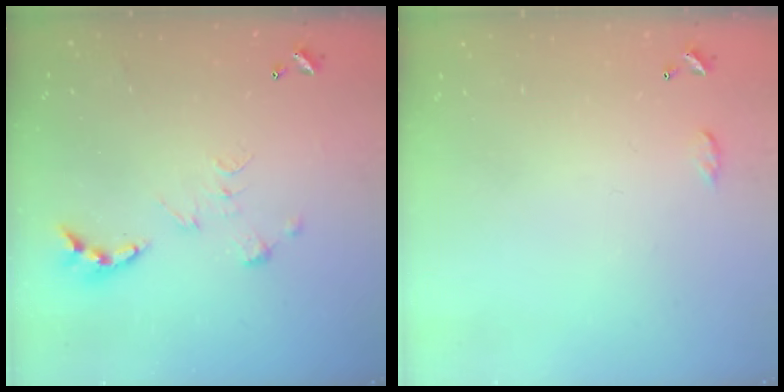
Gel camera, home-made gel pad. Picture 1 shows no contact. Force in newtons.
{"total": 4.7, "press": 4.7, "slide": 0.6}